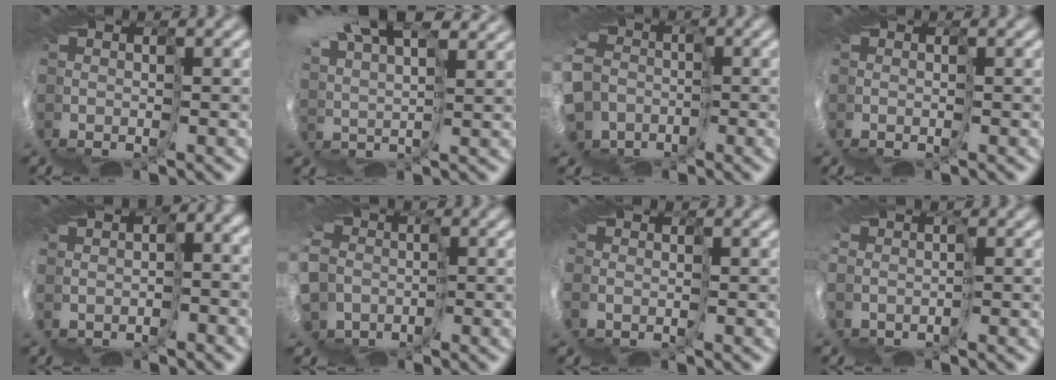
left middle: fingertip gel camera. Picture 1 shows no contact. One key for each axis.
{"total": 9.4, "fx": 8.6, "fy": -2.1, "fz": 3.1, "tx": -0.052, "ty": 0.035, "tz": 0.157}
{"total": 6.3, "fx": -4.5, "fy": 4.3, "fz": 1.1, "tx": -0.059, "ty": -0.026, "tz": -0.054}
{"total": 0.0}
{"total": 3.8, "fx": -1.1, "fy": 1.7, "fz": 3.2, "tx": -0.063, "ty": 0.004, "tz": 0.032}
{"total": 6.9, "fx": -4.5, "fy": 5.1, "fz": 1.2, "tx": -0.060, "ty": -0.025, "tz": -0.069}
{"total": 1.0, "fx": 0.3, "fy": -0.7, "fz": -0.7, "tx": 0.007, "ty": 0.002, "tz": 0.008}
{"total": 1.7, "fx": -0.3, "fy": -1.5, "fz": -0.7, "tx": 0.018, "ty": -0.011, "tz": 0.021}